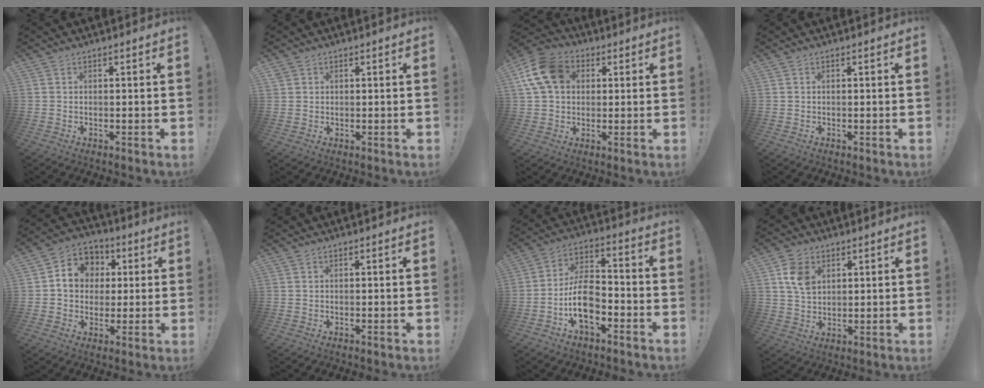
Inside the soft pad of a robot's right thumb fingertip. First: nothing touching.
{"total": 1.6, "force": [1.0, 1.2, 0.3], "torque": [-0.005, -0.001, 0.020]}
{"total": 13.4, "force": [3.5, 10.4, 7.8], "torque": [-0.149, 0.009, 0.075]}
{"total": 0.0}
{"total": 9.9, "force": [1.3, 8.9, 4.0], "torque": [-0.049, 0.002, 0.030]}
{"total": 0.0}
{"total": 12.4, "force": [-5.1, 7.2, 8.6], "torque": [-0.167, 0.025, -0.092]}
{"total": 8.7, "force": [3.3, 6.2, 5.1], "torque": [-0.078, -0.001, 0.065]}